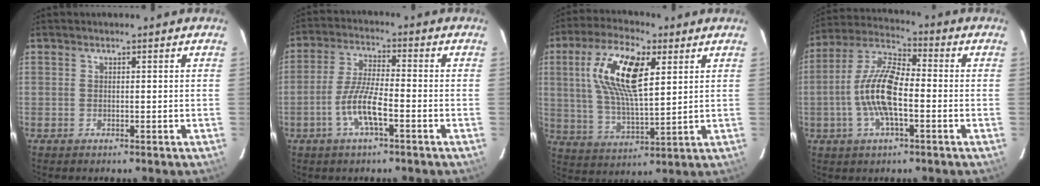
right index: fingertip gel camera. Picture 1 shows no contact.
{"total": 7.9, "force": [-3.4, 1.4, 7.0], "torque": [-0.147, -0.001, -0.067]}
{"total": 14.8, "force": [4.9, 5.4, 12.9], "torque": [-0.246, 0.014, 0.093]}
{"total": 12.4, "force": [-2.6, 4.3, 11.3], "torque": [-0.237, 0.007, -0.055]}